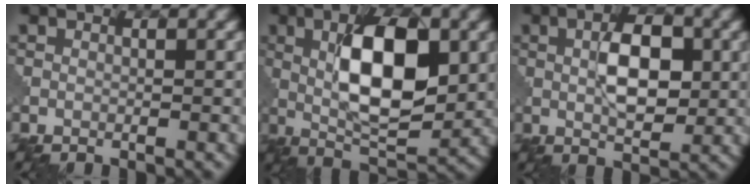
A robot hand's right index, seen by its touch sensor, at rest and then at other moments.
{"total": 9.8, "force": [1.5, 4.0, 8.8], "torque": [-0.139, 0.004, 0.028]}
{"total": 5.5, "force": [0.8, 2.5, 4.8], "torque": [-0.077, 0.002, 0.015]}